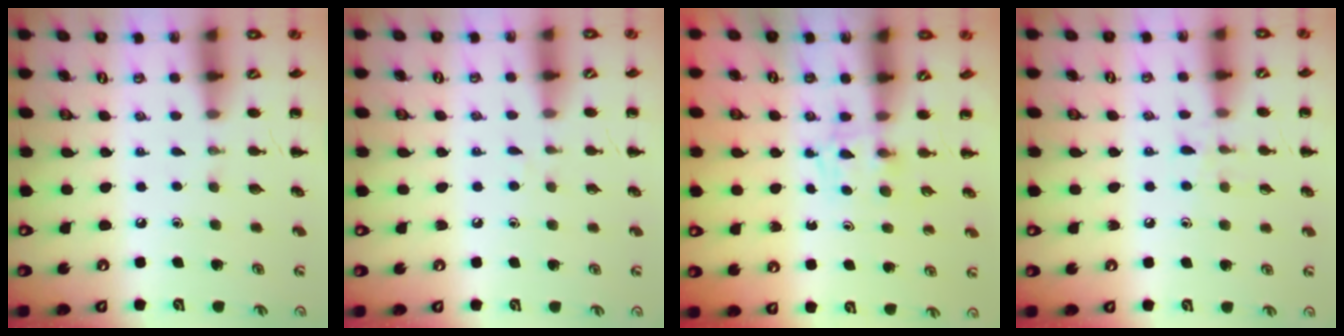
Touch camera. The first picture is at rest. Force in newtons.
{"total": 2.9, "press": 2.7, "slide": 1.0}
{"total": 3.2, "press": 2.9, "slide": 1.4}
{"total": 6.3, "press": 5.9, "slide": 2.3}